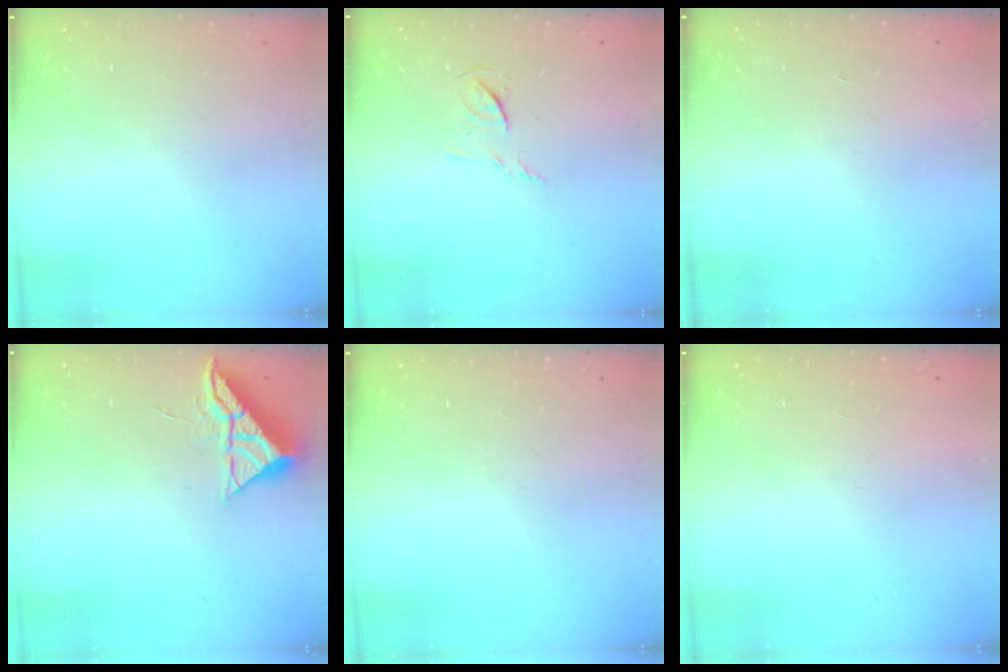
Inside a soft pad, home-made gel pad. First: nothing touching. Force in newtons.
{"total": 7.3, "press": 7.3, "slide": 0.5}
{"total": 1.7, "press": 1.7, "slide": 0.1}
{"total": 6.4, "press": 6.4, "slide": 0.2}
{"total": 0.0}
{"total": 1.7, "press": 1.7, "slide": 0.1}